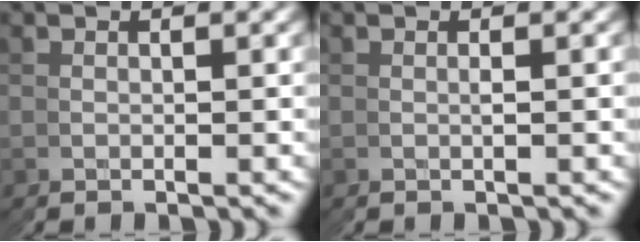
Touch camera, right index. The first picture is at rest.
{"total": 1.0, "force": [-0.1, -0.1, 1.0], "torque": [-0.015, 0.001, -0.002]}